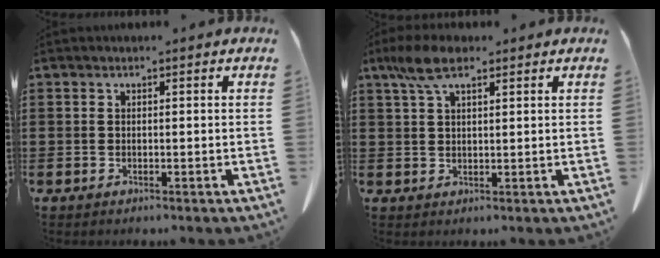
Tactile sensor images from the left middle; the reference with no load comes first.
{"total": 5.7, "force": [3.2, 2.0, 4.4], "torque": [-0.099, 0.005, 0.056]}